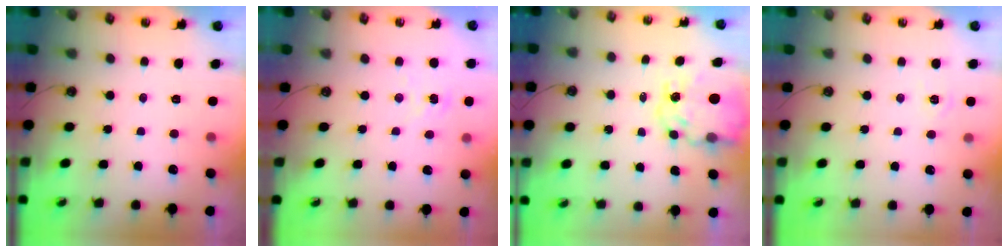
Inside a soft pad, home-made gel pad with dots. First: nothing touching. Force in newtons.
{"total": 1.0, "press": 1.0, "slide": 0.2}
{"total": 11.4, "press": 11.4, "slide": 0.9}
{"total": 3.2, "press": 3.2, "slide": 0.4}